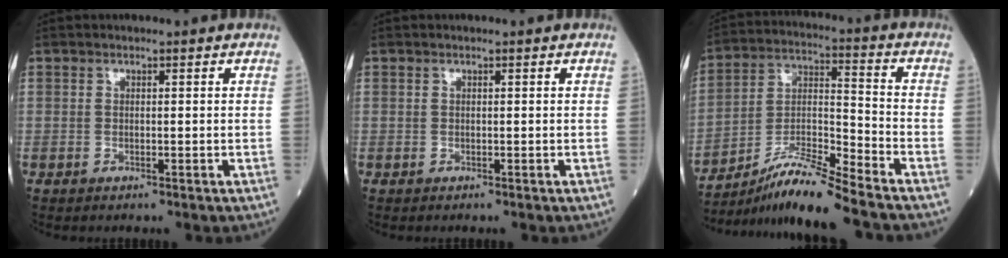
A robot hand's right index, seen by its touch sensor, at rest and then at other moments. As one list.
[{"total": 0.0}, {"total": 12.0, "force": [-10.5, -1.3, 5.6], "torque": [-0.104, -0.004, -0.194]}]